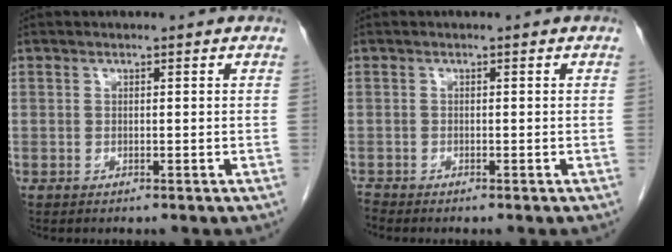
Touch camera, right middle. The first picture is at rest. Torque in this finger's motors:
{"motor_torque": [-0.42, 0.02, -0.07, -0.03]}